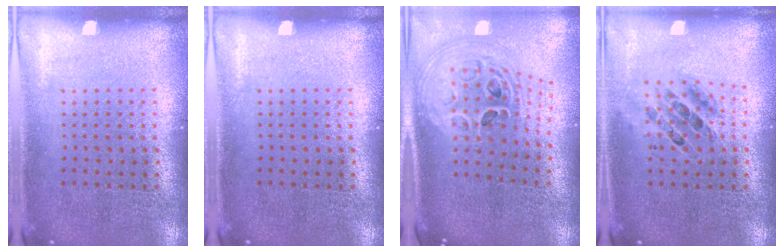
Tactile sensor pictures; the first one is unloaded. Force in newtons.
{"total": 0.0}
{"total": 3.0, "press": 2.0, "slide": 2.2}
{"total": 0.7, "press": 0.7, "slide": 0.0}